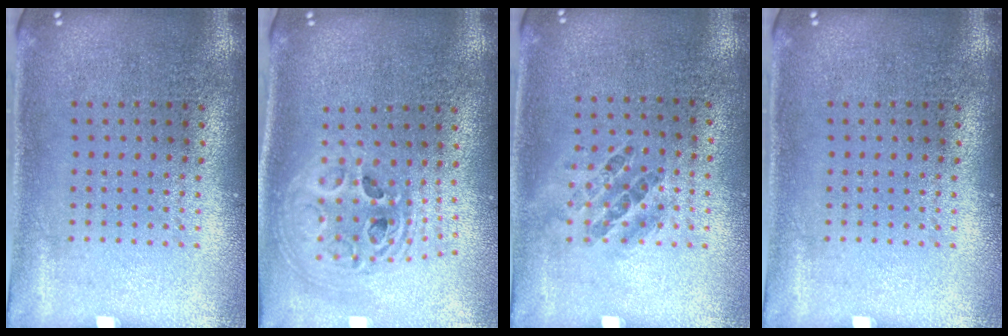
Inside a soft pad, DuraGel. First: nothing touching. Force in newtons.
{"total": 2.3, "press": 1.8, "slide": 1.4}
{"total": 0.9, "press": 0.7, "slide": 0.6}
{"total": 0.0}